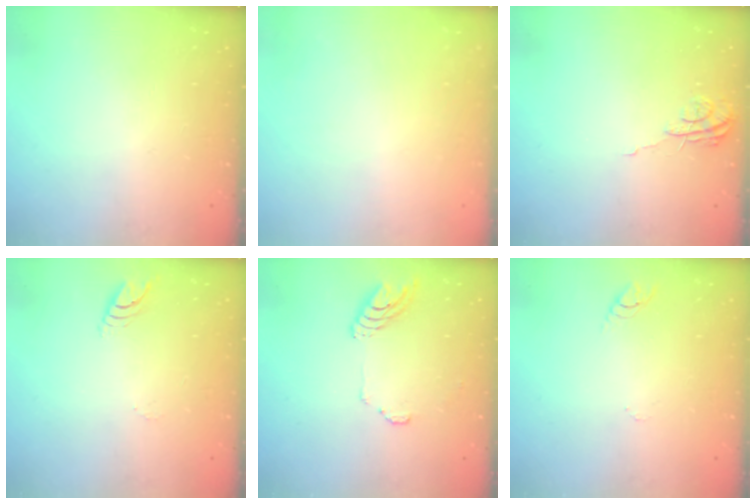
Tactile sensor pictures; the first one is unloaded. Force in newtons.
{"total": 0.0}
{"total": 7.0, "press": 7.0, "slide": 0.4}
{"total": 6.2, "press": 6.2, "slide": 0.6}
{"total": 8.8, "press": 8.8, "slide": 0.9}
{"total": 2.7, "press": 2.7, "slide": 0.2}